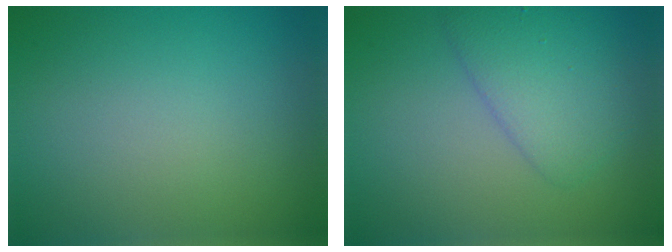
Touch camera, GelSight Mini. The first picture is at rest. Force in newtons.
{"total": 3.6, "press": 3.6, "slide": 0.2}